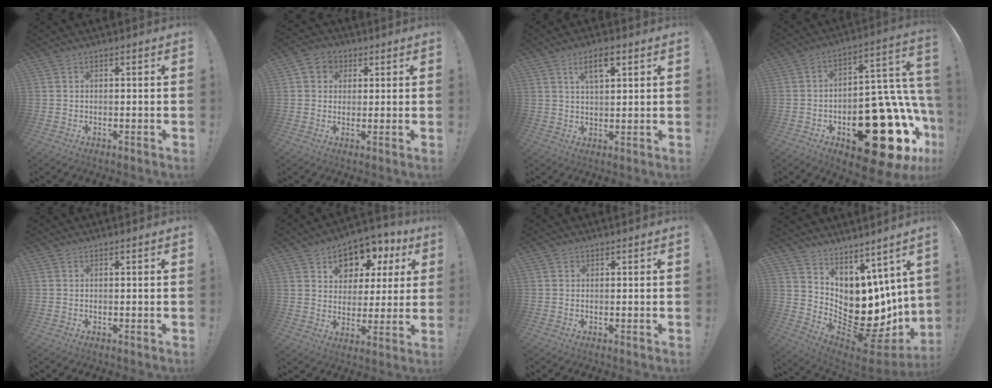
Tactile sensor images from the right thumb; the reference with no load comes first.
{"total": 5.2, "force": [1.2, 4.8, 1.6], "torque": [-0.027, 0.003, 0.024]}
{"total": 6.1, "force": [3.1, 2.3, 4.7], "torque": [-0.071, -0.006, 0.049]}
{"total": 31.1, "force": [-11.3, 16.4, 23.8], "torque": [-0.281, 0.058, -0.147]}
{"total": 0.0}
{"total": 9.9, "force": [5.7, 7.1, 3.9], "torque": [-0.059, -0.045, 0.104]}
{"total": 0.6, "force": [0.3, 0.5, 0.0], "torque": [-0.002, 0.002, 0.006]}
{"total": 8.1, "force": [-2.0, 6.6, 4.2], "torque": [-0.054, -0.042, -0.015]}